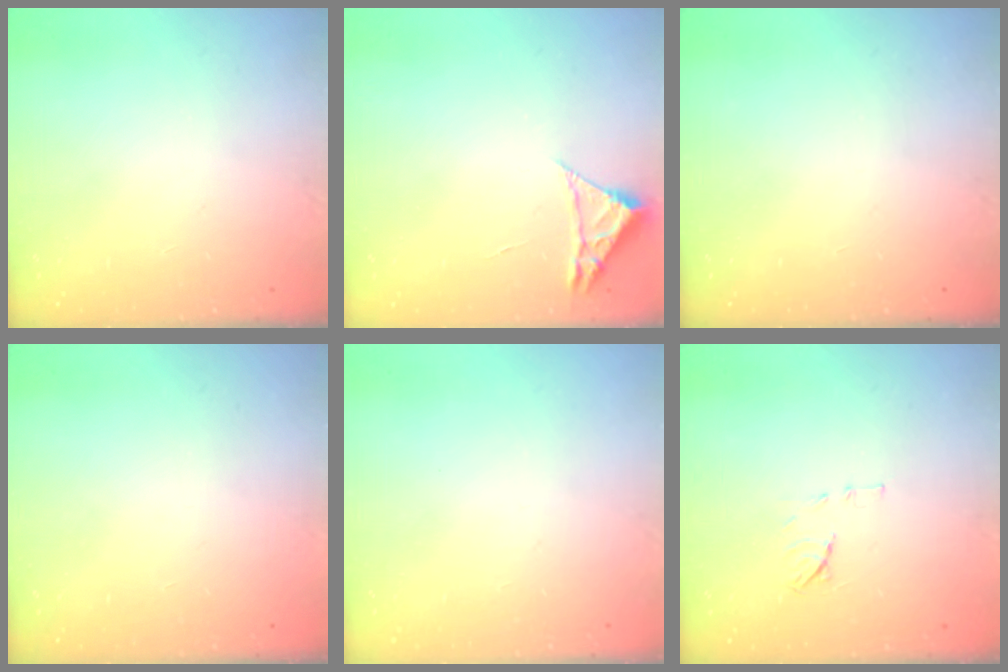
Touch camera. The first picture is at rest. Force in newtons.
{"total": 2.3, "press": 2.3, "slide": 0.4}
{"total": 0.0}
{"total": 1.6, "press": 1.6, "slide": 0.1}
{"total": 0.0}
{"total": 6.9, "press": 6.9, "slide": 0.7}